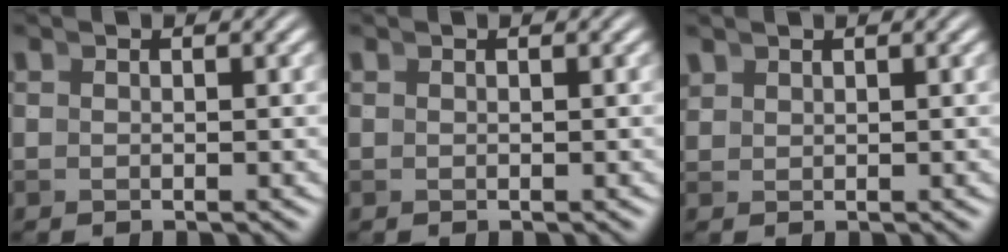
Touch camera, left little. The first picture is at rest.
{"total": 0.0}
{"total": 0.9, "force": [0.9, 0.1, 0.0], "torque": [0.005, 0.005, 0.024]}